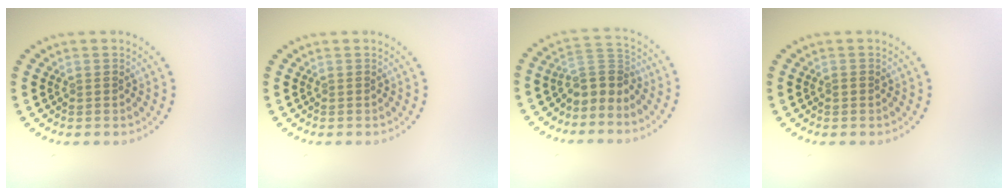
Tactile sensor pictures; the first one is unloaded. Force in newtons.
{"total": 0.0}
{"total": 3.0, "press": 2.1, "slide": 2.2}
{"total": 0.5, "press": 0.5, "slide": 0.1}